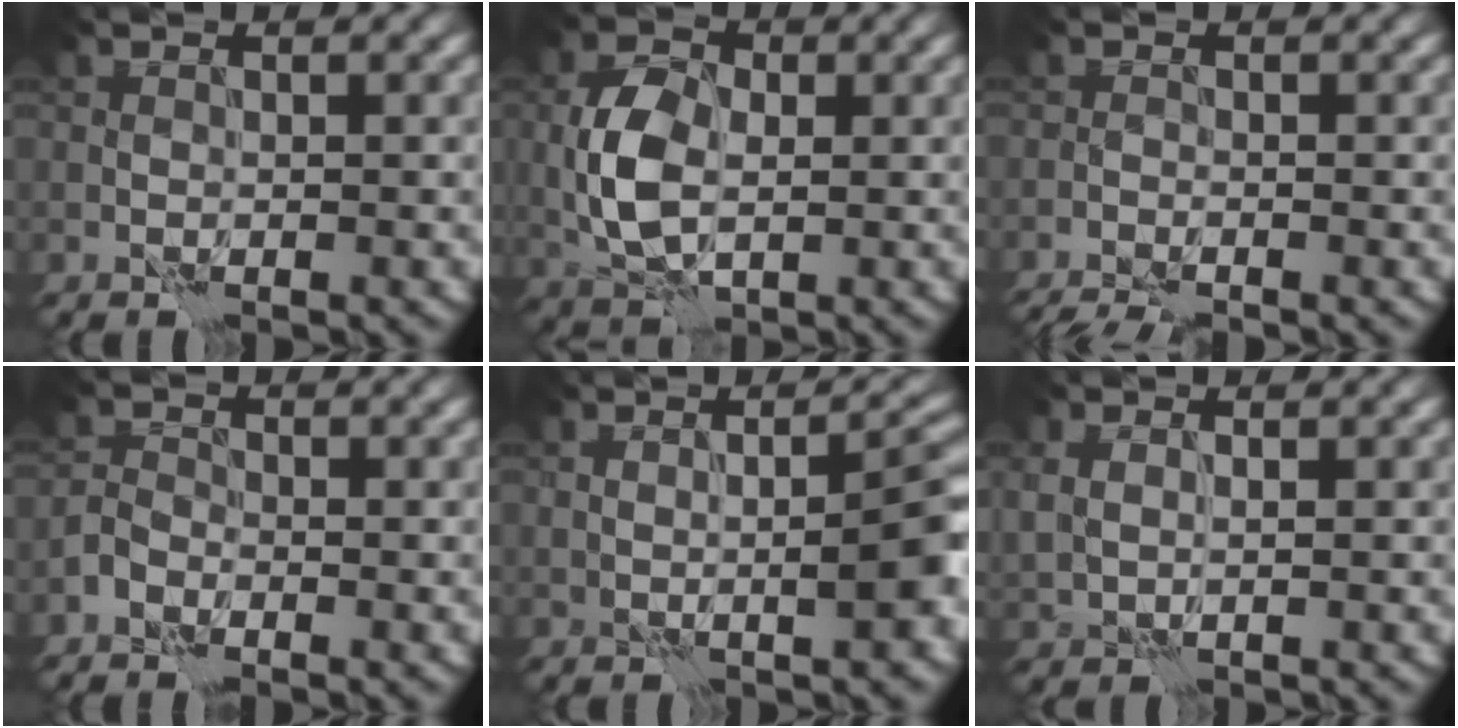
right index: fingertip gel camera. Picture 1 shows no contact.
{"total": 5.8, "force": [0.1, 3.8, 4.4], "torque": [-0.103, -0.007, 0.002]}
{"total": 3.6, "force": [-3.4, 0.3, 1.2], "torque": [-0.025, -0.017, -0.055]}
{"total": 1.2, "force": [-0.9, 0.6, 0.4], "torque": [-0.007, 0.001, -0.026]}
{"total": 3.8, "force": [-0.2, 0.7, 3.7], "torque": [-0.055, 0.003, -0.001]}
{"total": 1.6, "force": [0.8, 1.0, 0.9], "torque": [-0.022, -0.006, 0.023]}